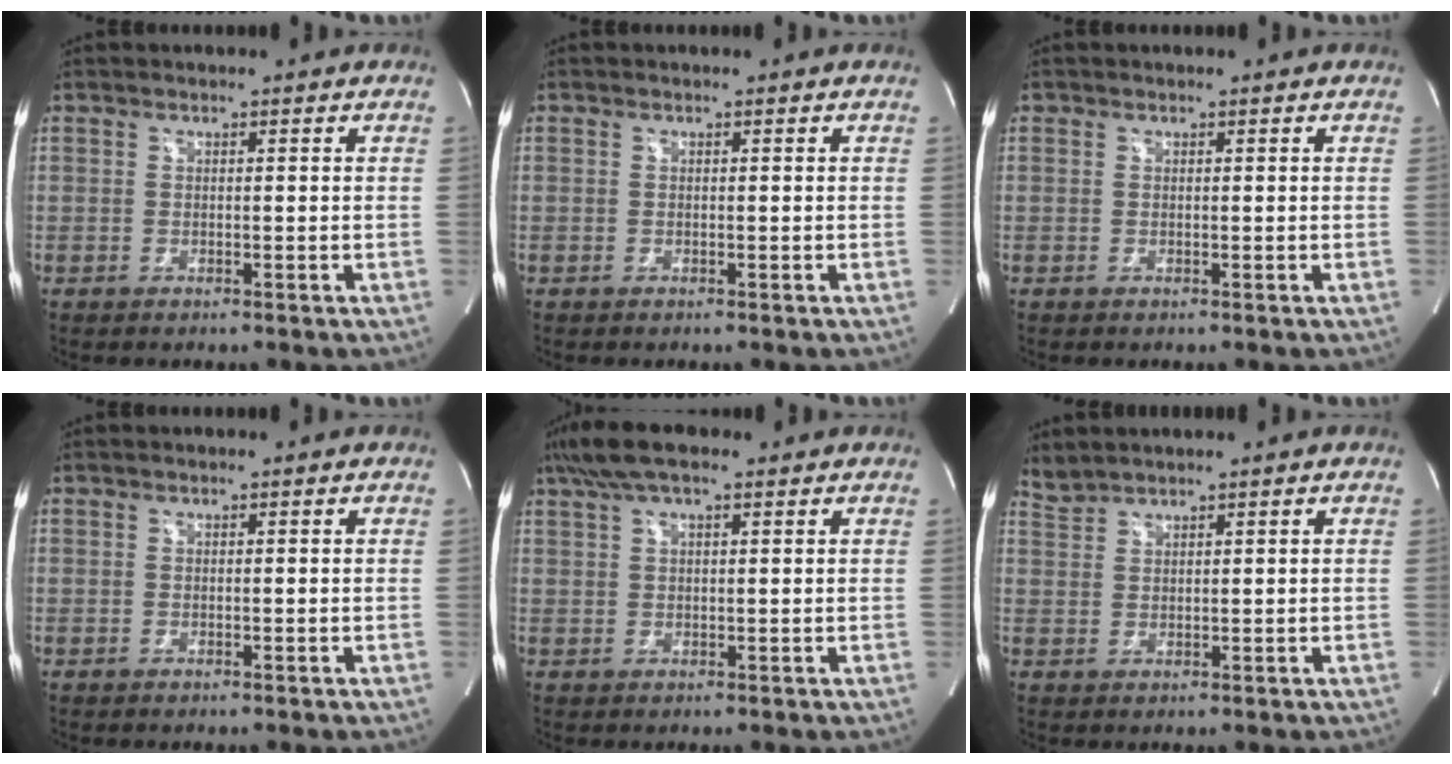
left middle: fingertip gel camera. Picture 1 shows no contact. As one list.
[{"total": 0.0}, {"total": 0.0}, {"total": 0.0}, {"total": 8.4, "force": [5.7, 2.4, 5.7], "torque": [-0.117, 0.031, 0.099]}, {"total": 2.2, "force": [2.2, -0.2, 0.0], "torque": [-0.009, 0.010, 0.053]}]